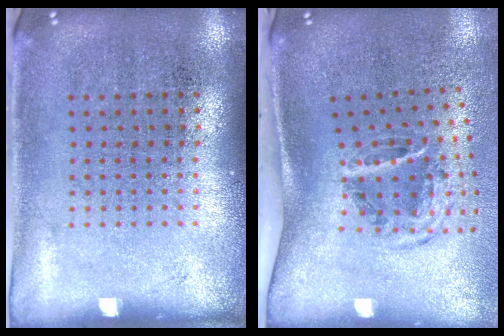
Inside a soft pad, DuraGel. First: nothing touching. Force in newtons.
{"total": 2.2, "press": 1.2, "slide": 1.8}